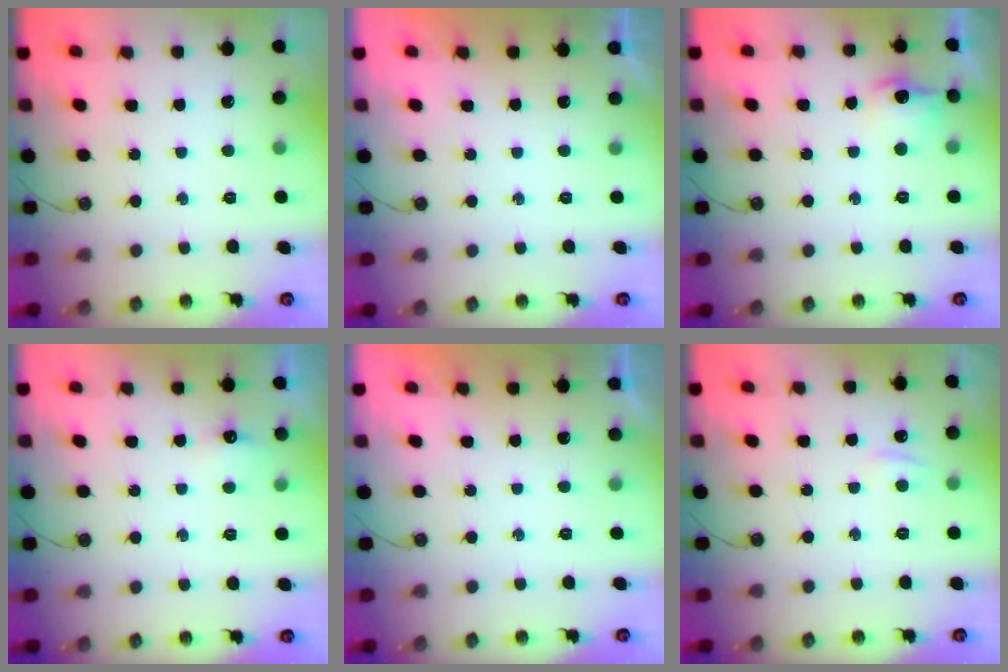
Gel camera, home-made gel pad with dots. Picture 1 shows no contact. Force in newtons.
{"total": 0.0}
{"total": 9.0, "press": 8.9, "slide": 0.8}
{"total": 4.3, "press": 4.3, "slide": 0.7}
{"total": 0.0}
{"total": 4.9, "press": 4.8, "slide": 0.6}